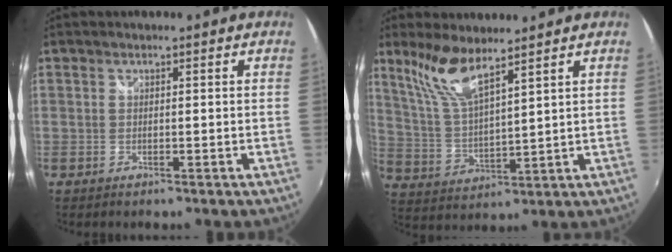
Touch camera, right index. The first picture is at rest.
{"total": 9.1, "force": [6.7, 1.4, 5.9], "torque": [-0.119, 0.001, 0.145]}